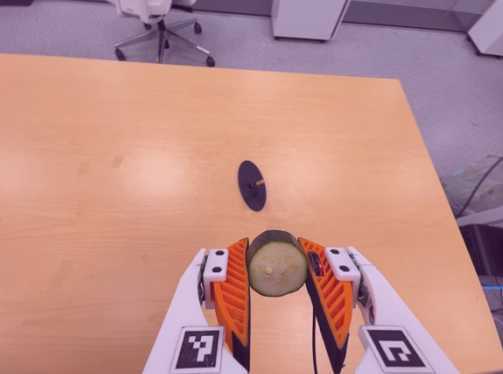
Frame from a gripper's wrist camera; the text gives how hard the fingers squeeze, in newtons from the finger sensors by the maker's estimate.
{"total": 11.0, "left": 9.8, "right": 12.3}